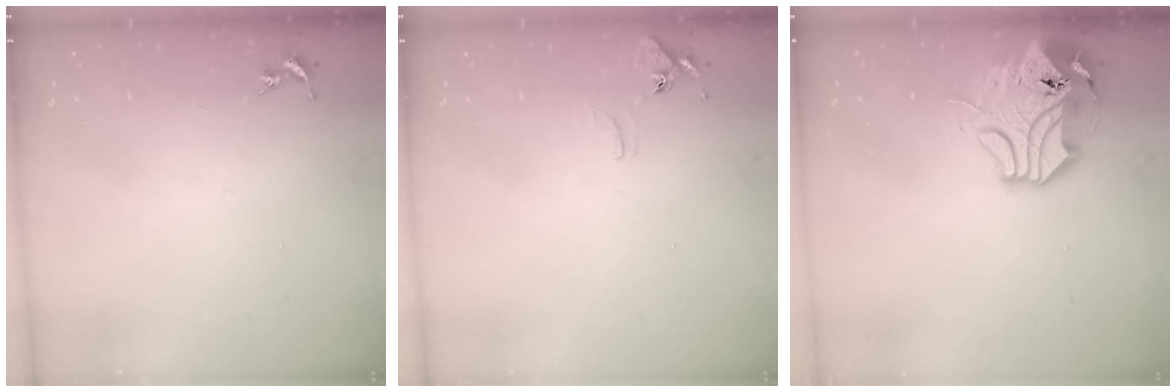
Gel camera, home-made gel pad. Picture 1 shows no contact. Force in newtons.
{"total": 6.2, "press": 6.1, "slide": 0.6}
{"total": 13.8, "press": 13.6, "slide": 2.0}